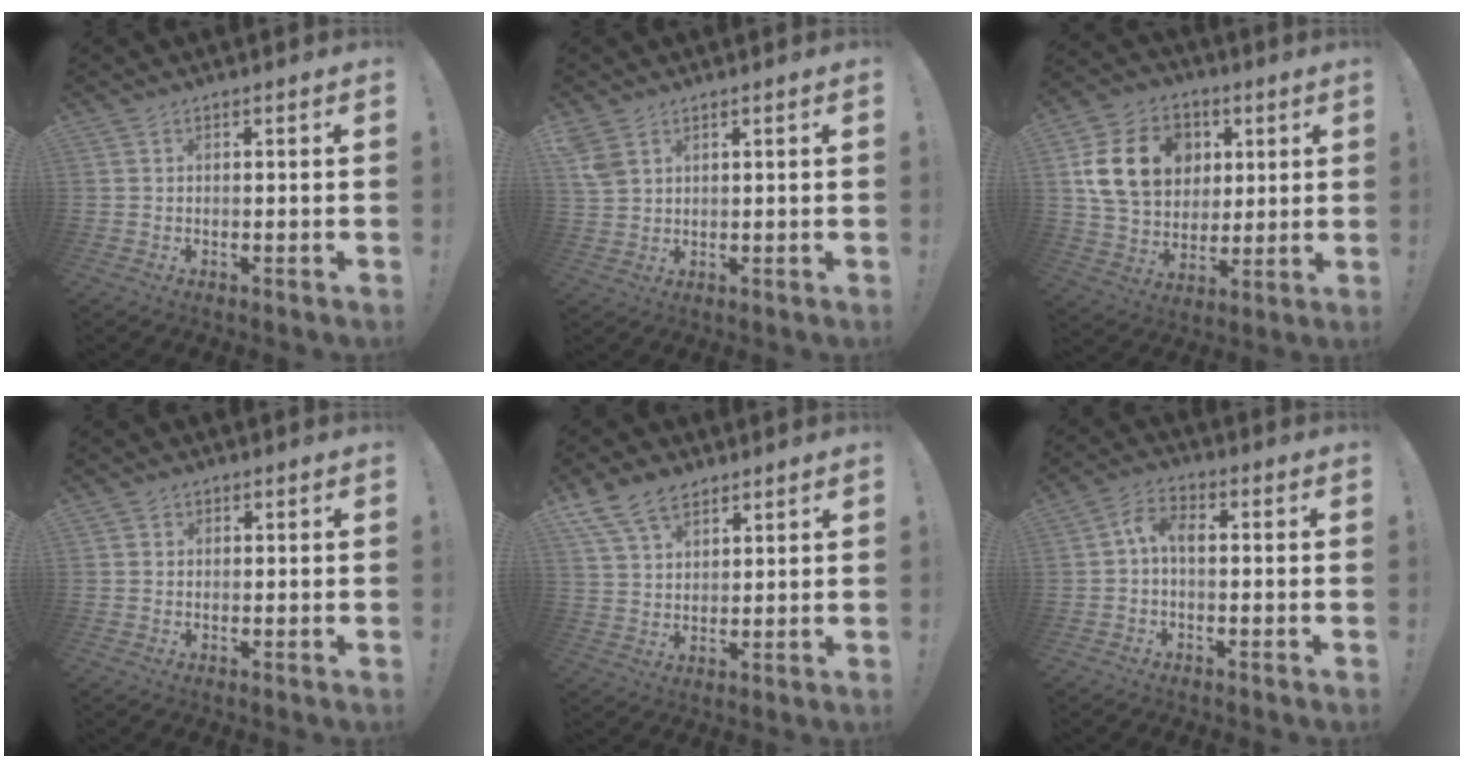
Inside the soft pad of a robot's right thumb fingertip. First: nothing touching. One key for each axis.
{"total": 4.9, "fx": 2.8, "fy": 3.2, "fz": 2.5, "tx": -0.049, "ty": -0.011, "tz": 0.055}
{"total": 18.7, "fx": 5.5, "fy": 14.7, "fz": 10.2, "tx": -0.174, "ty": -0.008, "tz": 0.115}
{"total": 1.2, "fx": 0.4, "fy": 1.1, "fz": 0.2, "tx": 0.004, "ty": -0.002, "tz": 0.006}
{"total": 10.9, "fx": 7.4, "fy": 6.5, "fz": 4.8, "tx": -0.087, "ty": -0.033, "tz": 0.143}
{"total": 6.9, "fx": 0.1, "fy": 3.7, "fz": 5.8, "tx": -0.118, "ty": 0.007, "tz": 0.004}